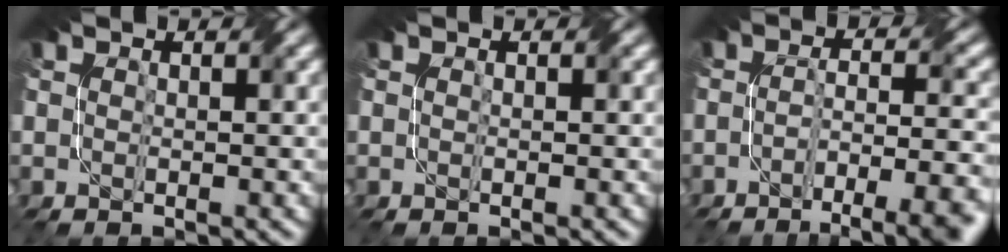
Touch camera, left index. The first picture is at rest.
{"total": 0.0}
{"total": 7.7, "force": [-4.1, 1.8, 6.2], "torque": [-0.080, 0.003, -0.062]}